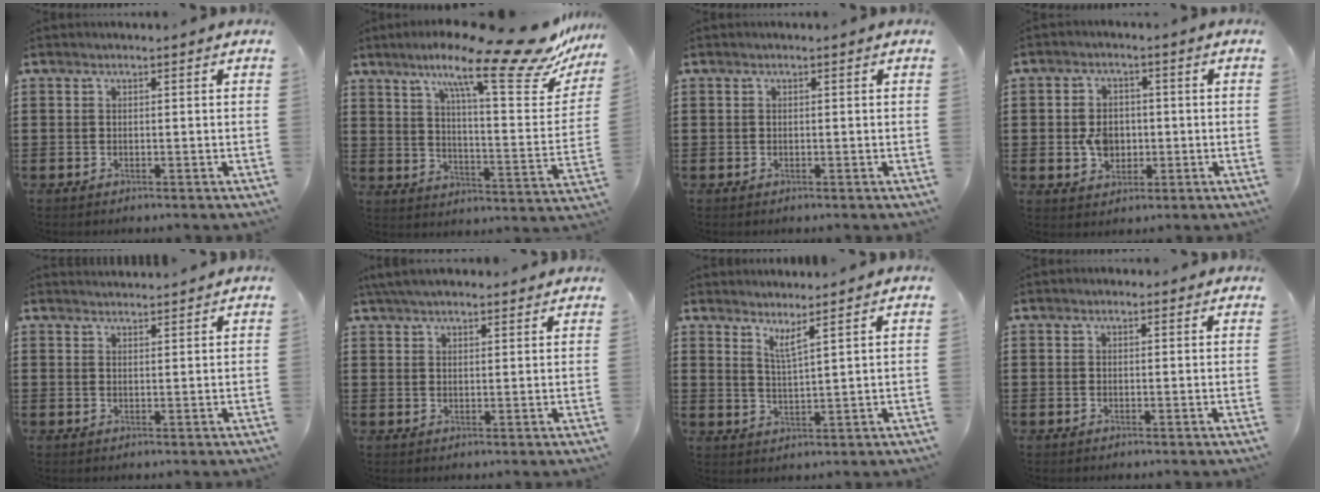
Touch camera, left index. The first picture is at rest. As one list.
[{"total": 16.8, "force": [12.2, 1.4, 11.6], "torque": [-0.206, -0.063, 0.191]}, {"total": 0.0}, {"total": 5.3, "force": [-0.5, 4.1, 3.3], "torque": [-0.070, 0.004, -0.014]}, {"total": 1.8, "force": [1.8, 0.0, -0.1], "torque": [-0.003, 0.000, 0.035]}, {"total": 4.2, "force": [3.8, 0.8, 1.5], "torque": [-0.039, -0.002, 0.071]}, {"total": 3.4, "force": [2.9, -0.4, 1.6], "torque": [-0.040, -0.011, 0.052]}, {"total": 1.7, "force": [-0.7, 1.3, 0.8], "torque": [-0.019, 0.010, -0.017]}]